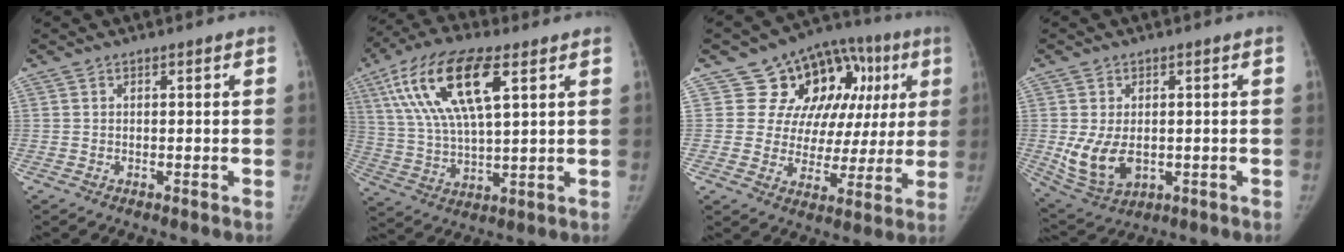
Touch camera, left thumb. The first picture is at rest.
{"total": 18.3, "force": [7.3, 6.8, 15.3], "torque": [-0.300, -0.004, 0.134]}
{"total": 18.1, "force": [5.7, 13.5, 10.5], "torque": [-0.070, 0.023, 0.087]}
{"total": 9.2, "force": [-0.7, 6.1, 6.8], "torque": [-0.120, -0.012, 0.005]}